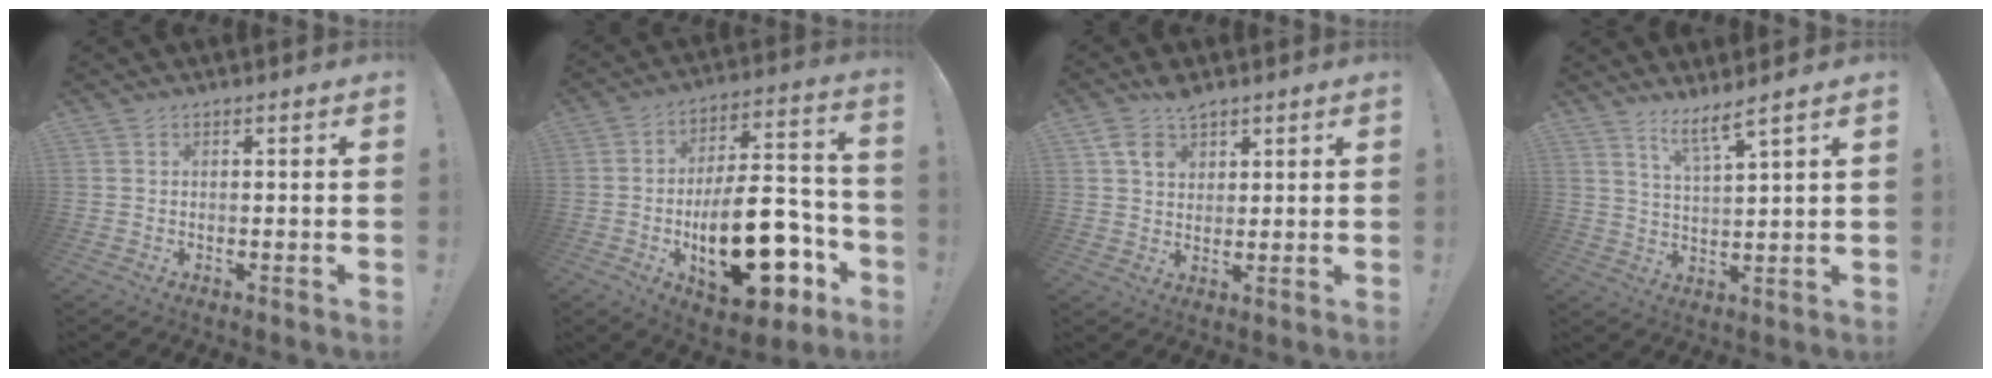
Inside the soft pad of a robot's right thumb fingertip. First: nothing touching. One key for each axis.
{"total": 24.3, "fx": -7.9, "fy": 11.1, "fz": 20.1, "tx": -0.328, "ty": 0.057, "tz": -0.115}
{"total": 6.9, "fx": 3.9, "fy": 4.6, "fz": 3.3, "tx": -0.044, "ty": -0.014, "tz": 0.073}
{"total": 7.2, "fx": 5.5, "fy": 0.5, "fz": 4.6, "tx": -0.083, "ty": -0.031, "tz": 0.094}